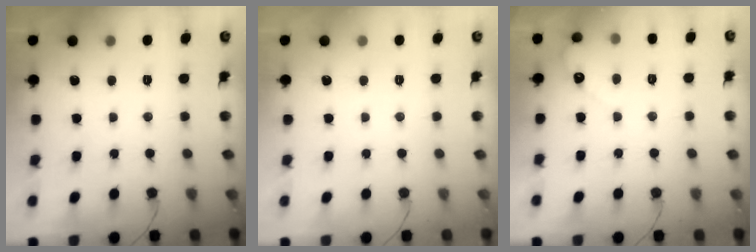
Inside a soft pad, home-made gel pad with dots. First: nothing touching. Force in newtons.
{"total": 0.0}
{"total": 3.1, "press": 3.0, "slide": 0.2}